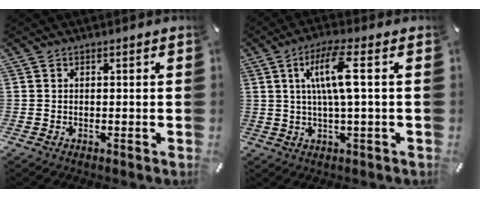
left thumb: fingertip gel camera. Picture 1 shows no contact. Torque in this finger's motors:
{"motor_torque": [0.00, 0.40, 1.02, -0.49, 0.40]}